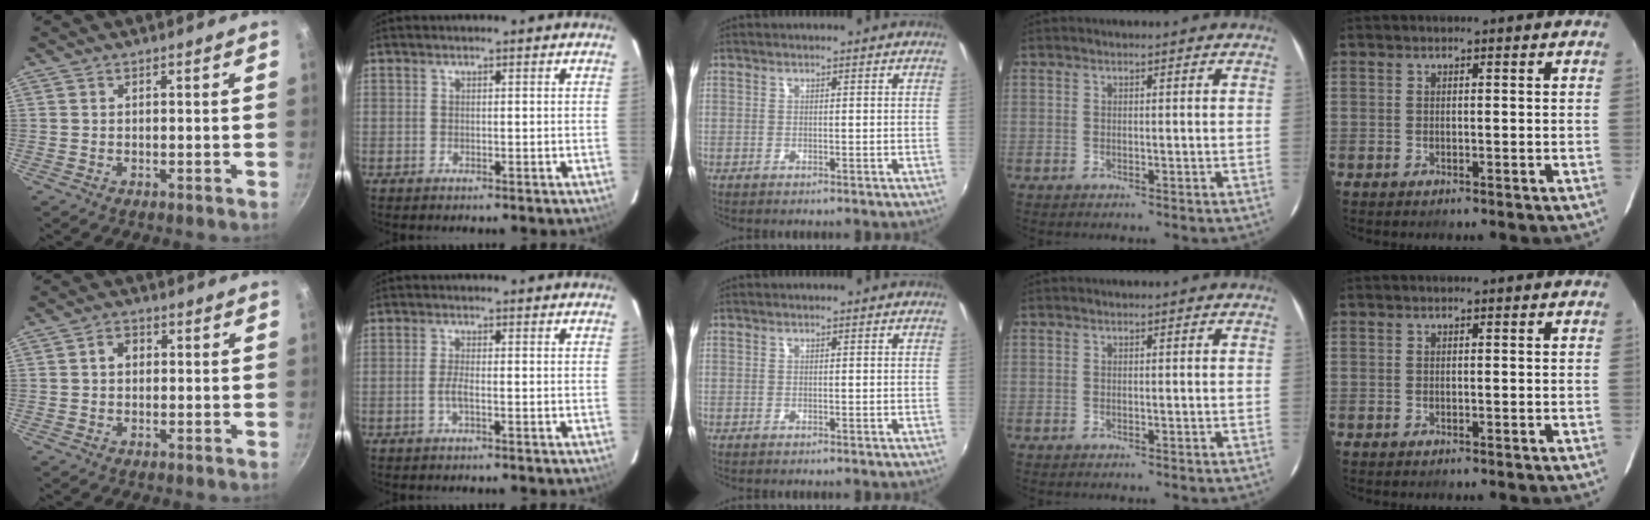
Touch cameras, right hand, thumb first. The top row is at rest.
{"thumb": {"total": 3.0, "force": [0.4, 2.4, 1.8], "torque": [-0.014, 0.008, 0.003]}, "index": {"total": 2.0, "force": [-0.8, 0.2, 1.8], "torque": [-0.039, -0.002, -0.016]}}